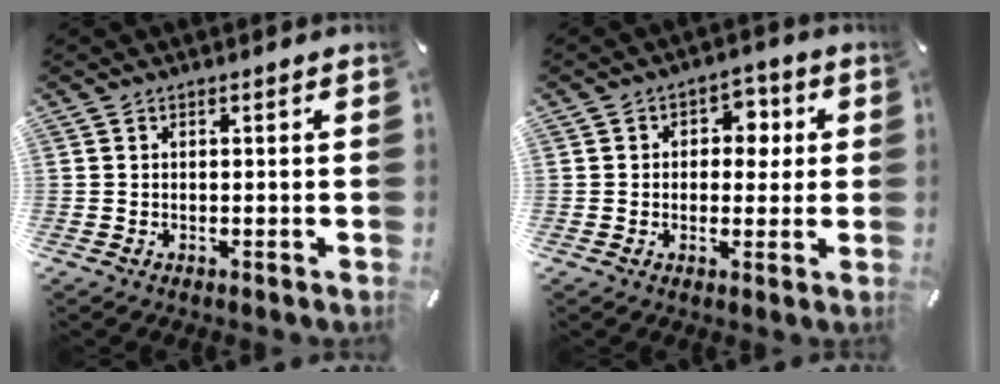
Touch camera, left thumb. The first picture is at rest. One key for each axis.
{"total": 5.6, "fx": 0.2, "fy": 4.6, "fz": 3.3, "tx": -0.030, "ty": 0.003, "tz": -0.007}